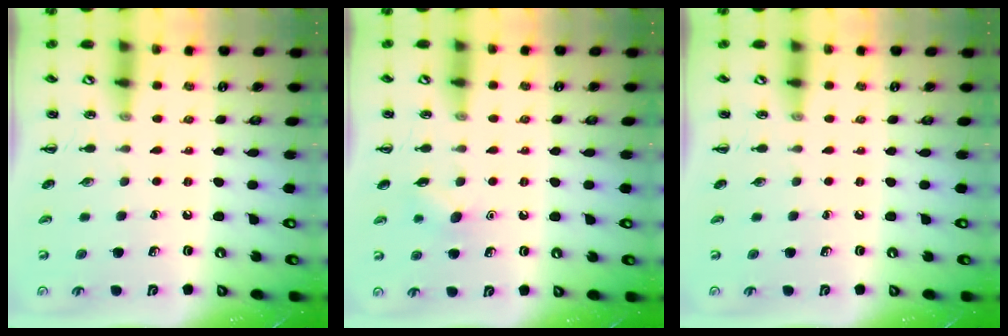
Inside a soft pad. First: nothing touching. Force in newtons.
{"total": 7.1, "press": 7.0, "slide": 1.5}
{"total": 0.0}